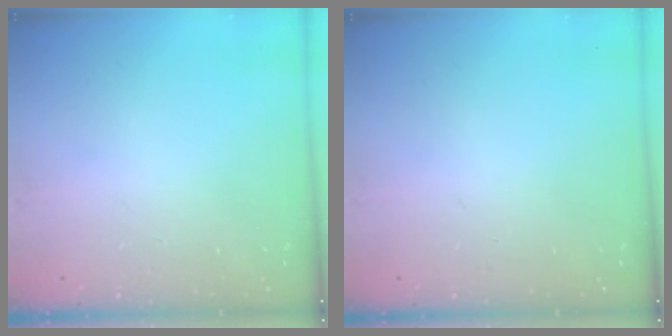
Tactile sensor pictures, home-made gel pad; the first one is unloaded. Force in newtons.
{"total": 0.0}